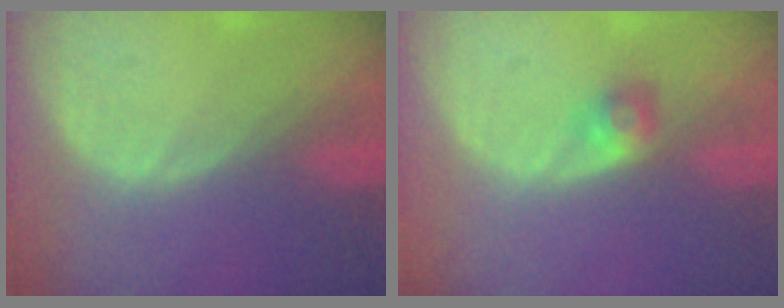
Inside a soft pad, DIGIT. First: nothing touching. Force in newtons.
{"total": 2.5, "press": 2.3, "slide": 1.0}